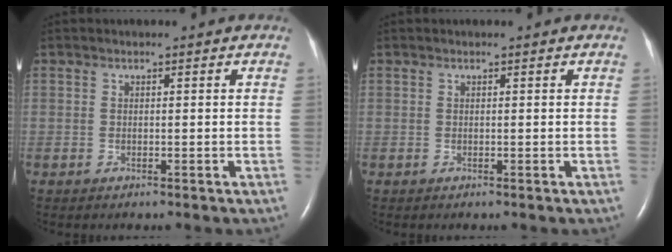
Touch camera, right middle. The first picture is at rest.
{"total": 0.0}